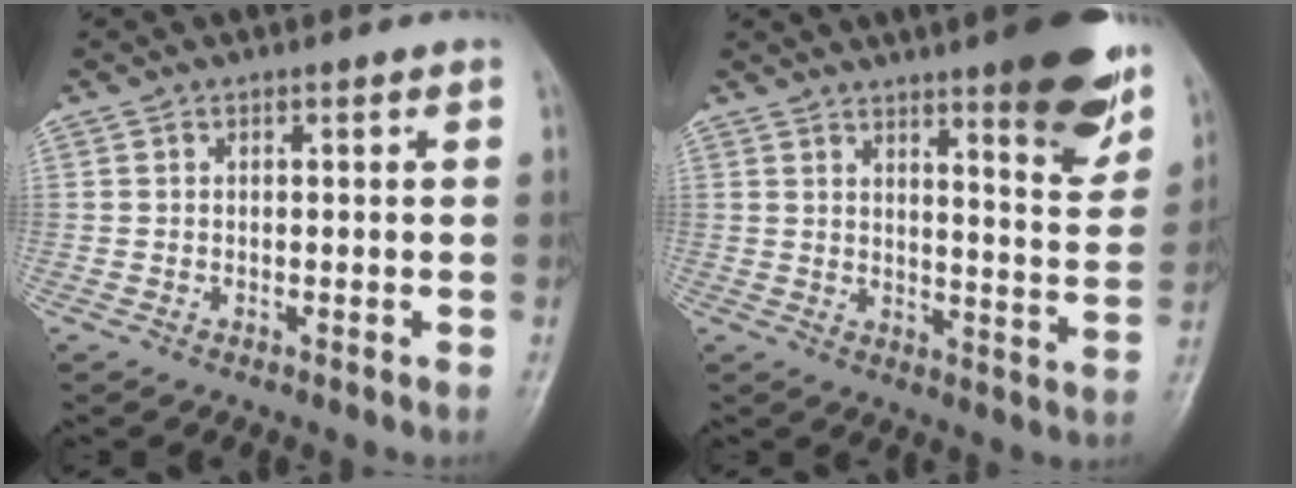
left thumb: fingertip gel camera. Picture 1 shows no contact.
{"total": 14.7, "force": [9.1, 3.1, 11.1], "torque": [-0.115, -0.055, 0.126]}